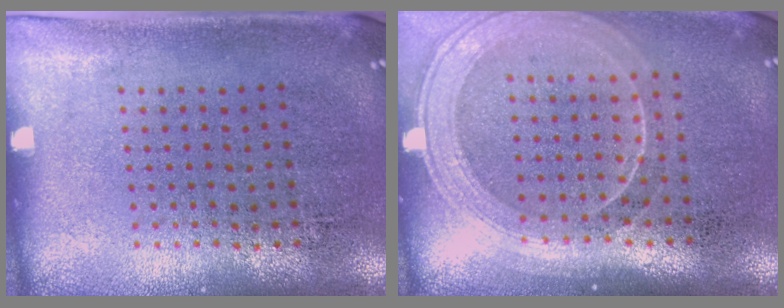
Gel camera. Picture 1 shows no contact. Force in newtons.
{"total": 1.8, "press": 1.7, "slide": 0.8}